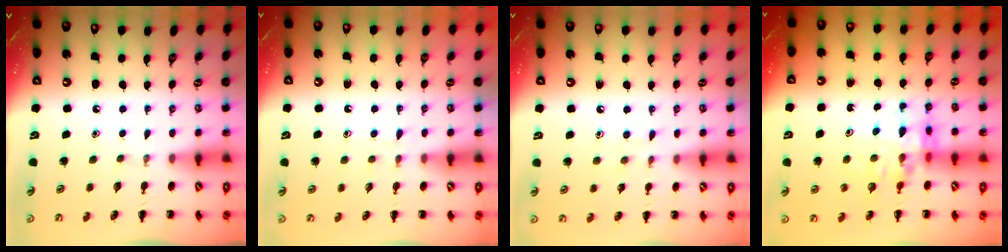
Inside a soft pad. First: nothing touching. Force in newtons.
{"total": 3.0, "press": 2.7, "slide": 1.2}
{"total": 4.3, "press": 3.8, "slide": 1.9}
{"total": 10.2, "press": 9.8, "slide": 3.0}